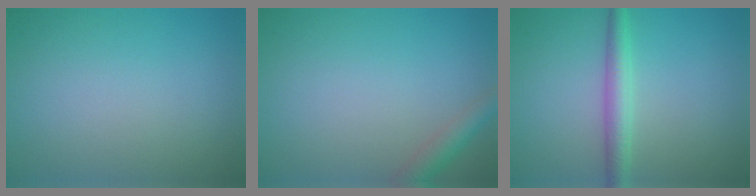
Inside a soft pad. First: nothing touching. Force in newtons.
{"total": 2.3, "press": 2.3, "slide": 0.1}
{"total": 2.9, "press": 2.9, "slide": 0.1}